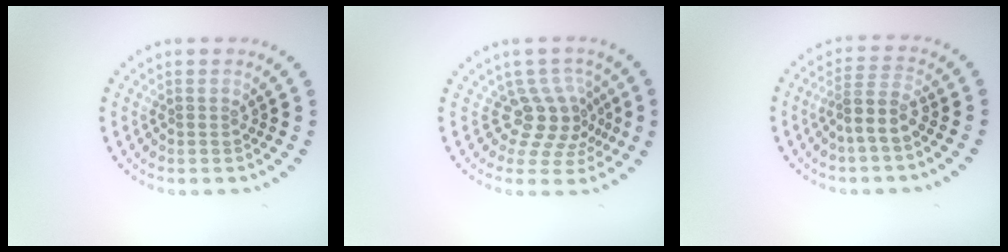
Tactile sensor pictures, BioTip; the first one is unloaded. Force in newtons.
{"total": 3.8, "press": 2.8, "slide": 2.6}
{"total": 2.6, "press": 2.0, "slide": 1.7}